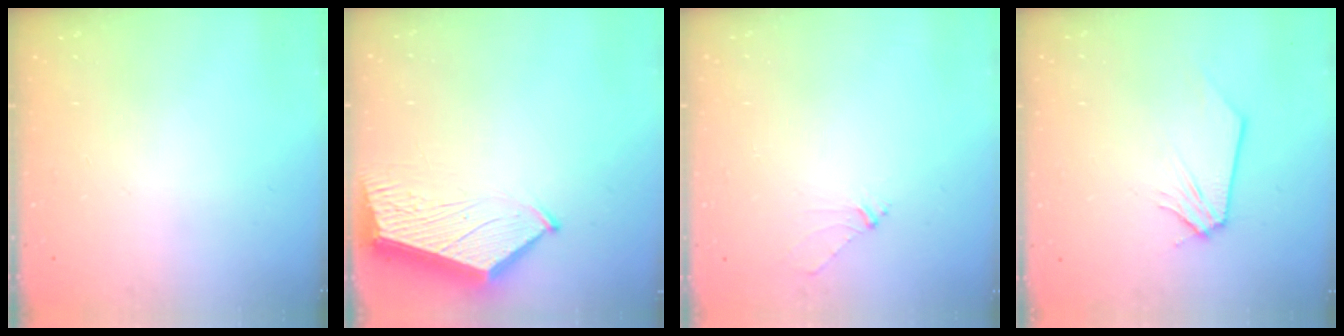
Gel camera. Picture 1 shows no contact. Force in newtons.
{"total": 6.2, "press": 6.2, "slide": 0.8}
{"total": 3.9, "press": 3.8, "slide": 0.8}
{"total": 0.0}